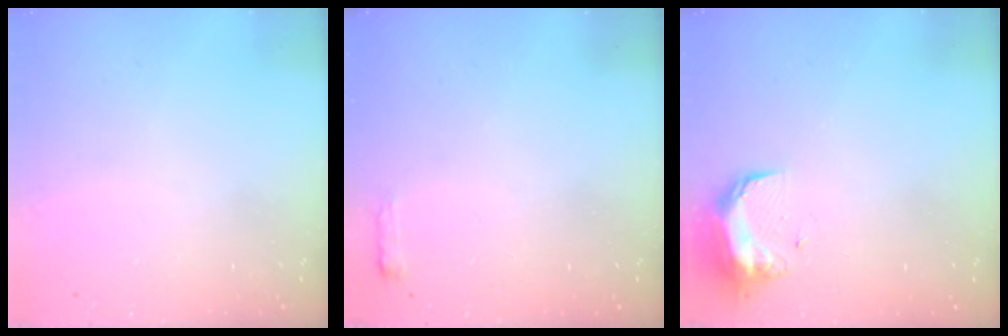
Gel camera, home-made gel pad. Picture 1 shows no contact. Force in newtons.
{"total": 2.7, "press": 2.6, "slide": 0.5}
{"total": 9.7, "press": 9.7, "slide": 0.7}